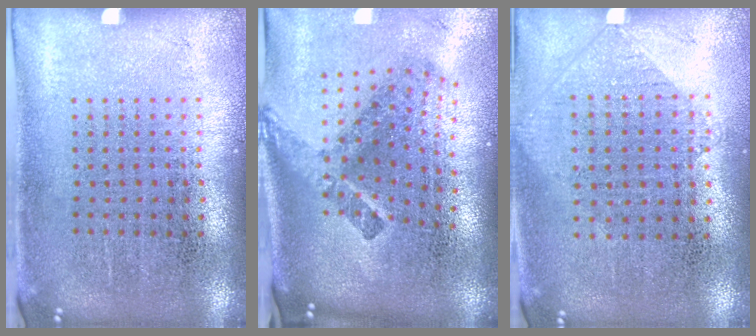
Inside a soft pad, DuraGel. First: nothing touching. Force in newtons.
{"total": 2.6, "press": 1.6, "slide": 2.0}
{"total": 1.0, "press": 0.9, "slide": 0.4}